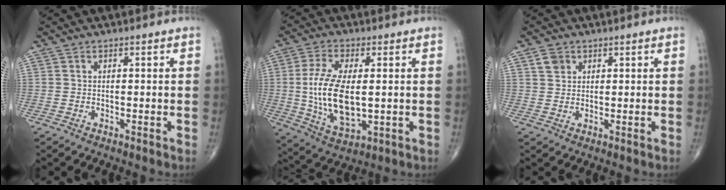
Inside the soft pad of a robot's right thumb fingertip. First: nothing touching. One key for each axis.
{"total": 14.7, "fx": 0.1, "fy": 6.9, "fz": 13.0, "tx": -0.256, "ty": -0.017, "tz": 0.011}
{"total": 2.9, "fx": 1.4, "fy": 2.3, "fz": 1.0, "tx": -0.008, "ty": -0.004, "tz": 0.027}